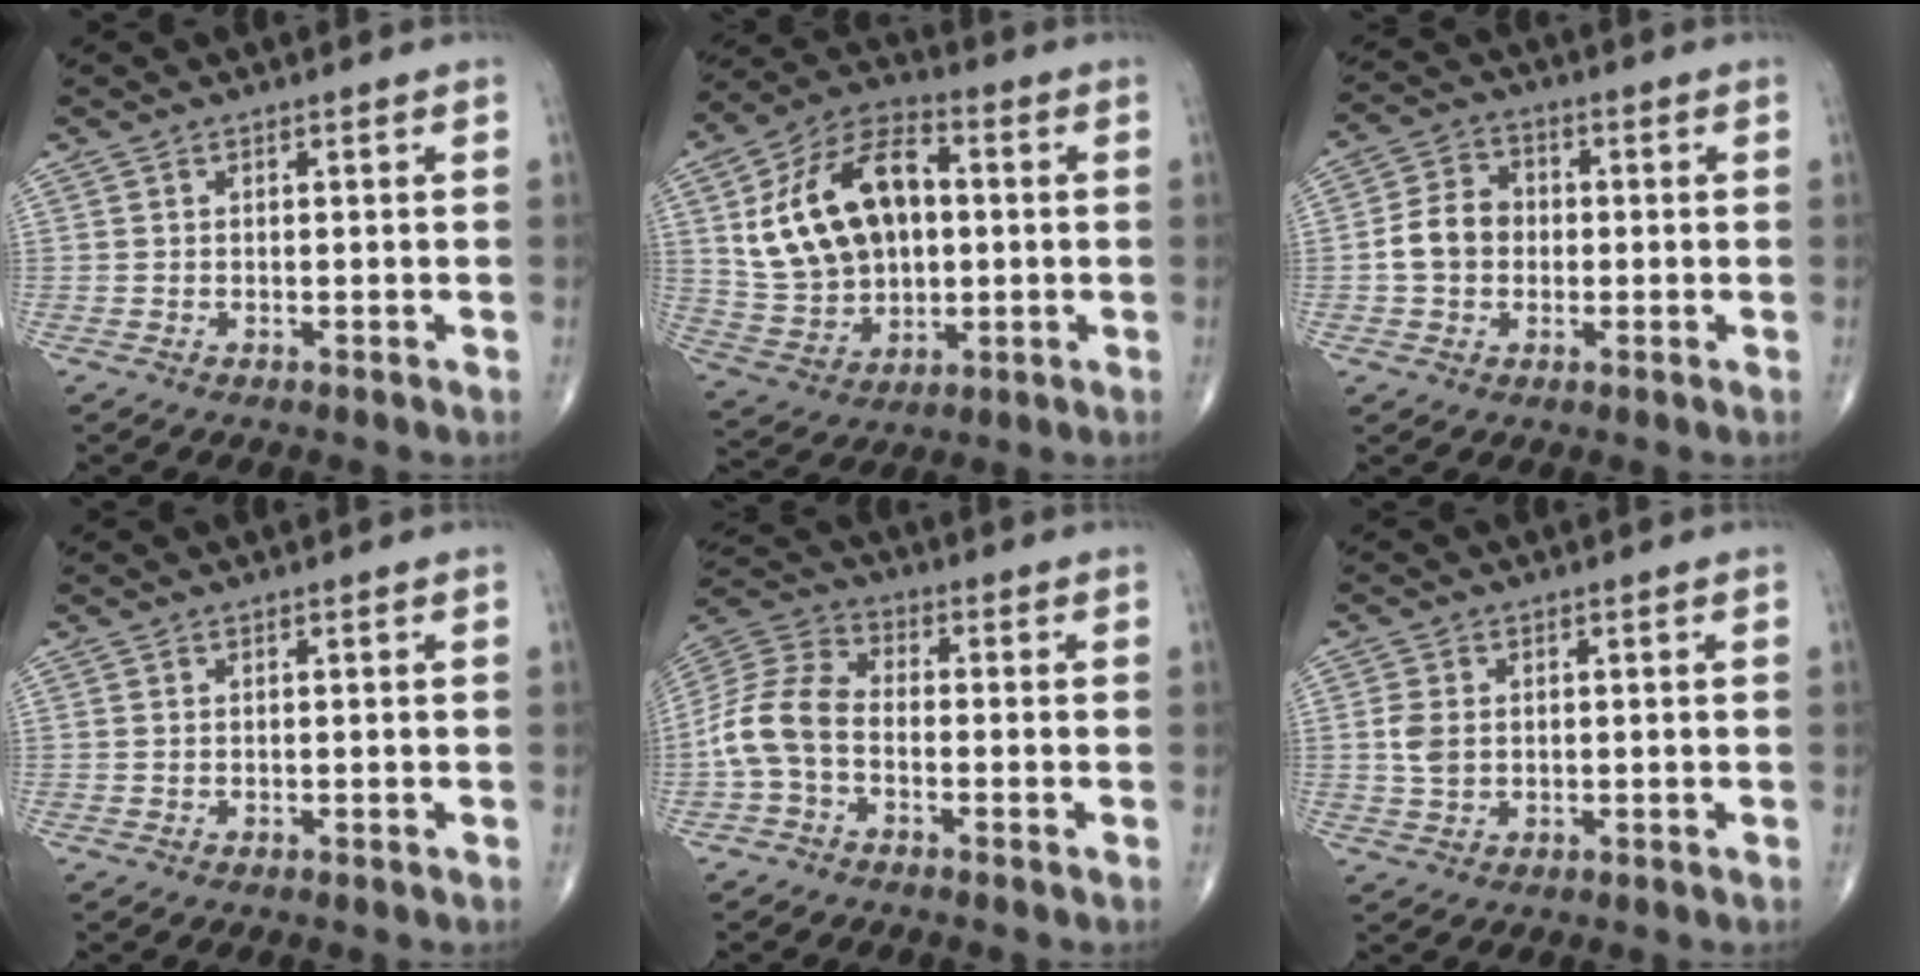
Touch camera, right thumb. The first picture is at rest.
{"total": 20.0, "force": [3.3, 13.0, 14.8], "torque": [-0.242, 0.017, 0.065]}
{"total": 7.5, "force": [-0.6, 6.2, 4.2], "torque": [-0.063, 0.022, -0.021]}
{"total": 0.0}
{"total": 9.6, "force": [-2.5, 6.2, 6.9], "torque": [-0.142, 0.031, -0.062]}
{"total": 3.9, "force": [0.4, 2.8, 2.6], "torque": [-0.053, 0.000, 0.011]}